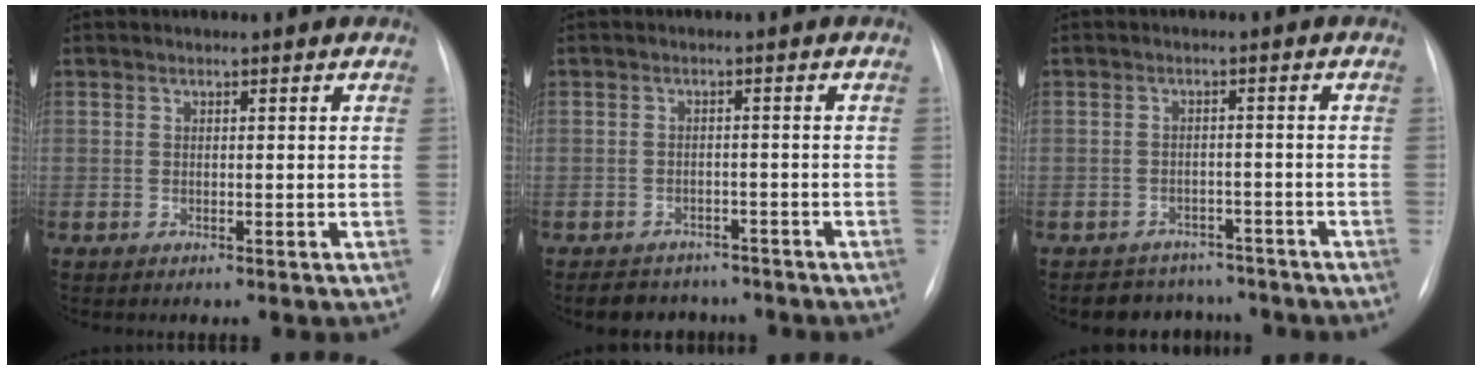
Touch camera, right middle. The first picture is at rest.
{"total": 6.8, "force": [-5.8, 3.4, 1.4], "torque": [-0.014, 0.007, -0.074]}
{"total": 6.6, "force": [-5.7, 3.3, 0.1], "torque": [0.009, 0.017, -0.074]}